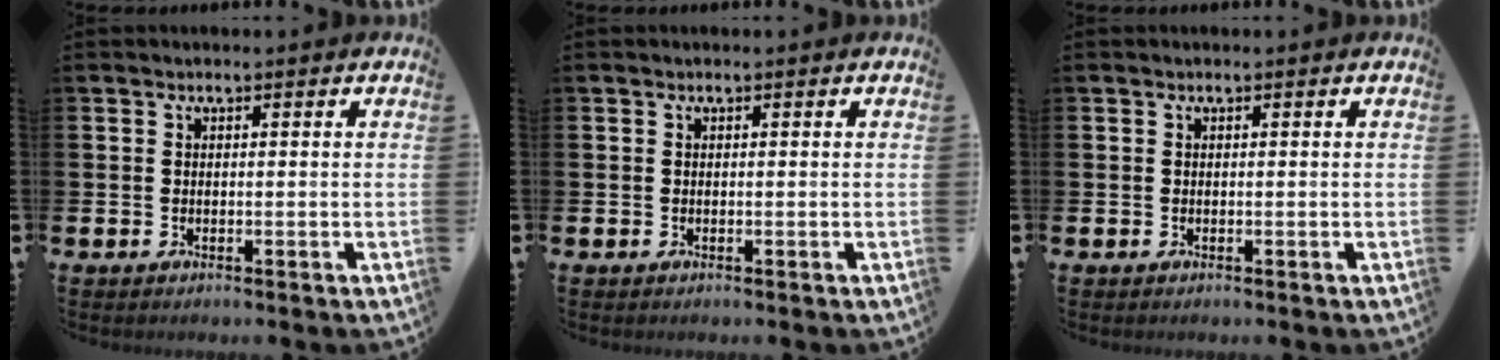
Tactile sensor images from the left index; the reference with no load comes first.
{"total": 0.0}
{"total": 0.0}